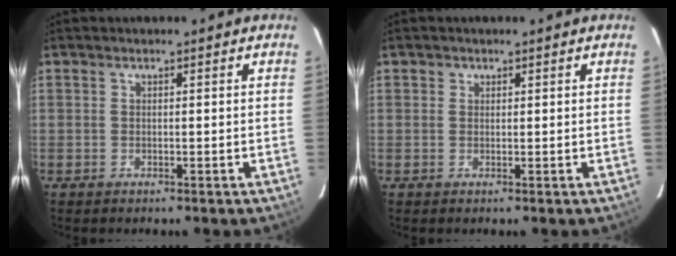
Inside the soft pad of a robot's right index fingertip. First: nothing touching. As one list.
[{"total": 0.9, "force": [0.2, 0.8, 0.0], "torque": [0.002, 0.005, 0.001]}]